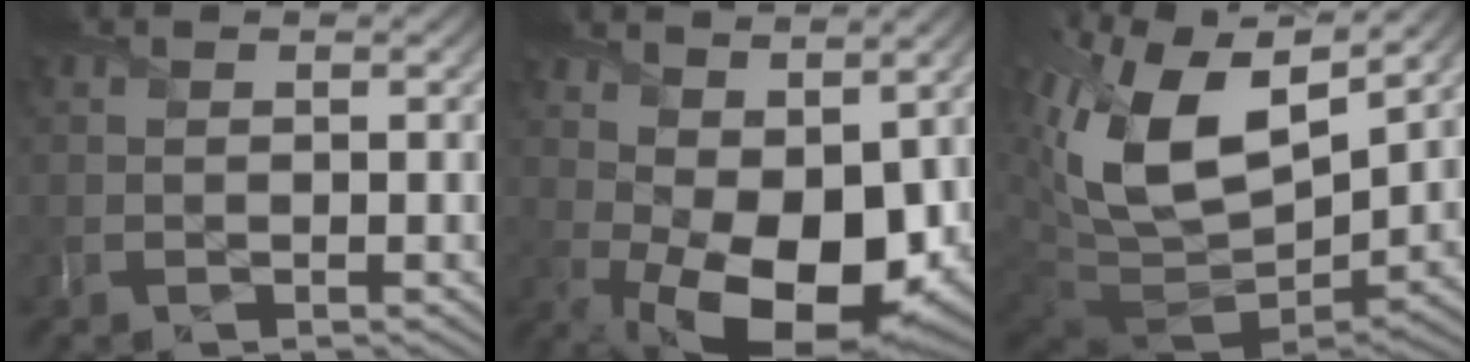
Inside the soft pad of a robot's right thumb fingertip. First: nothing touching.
{"total": 13.9, "force": [1.9, 7.6, 11.4], "torque": [-0.202, -0.028, 0.058]}
{"total": 16.9, "force": [5.3, 9.6, 12.9], "torque": [-0.292, 0.013, 0.095]}